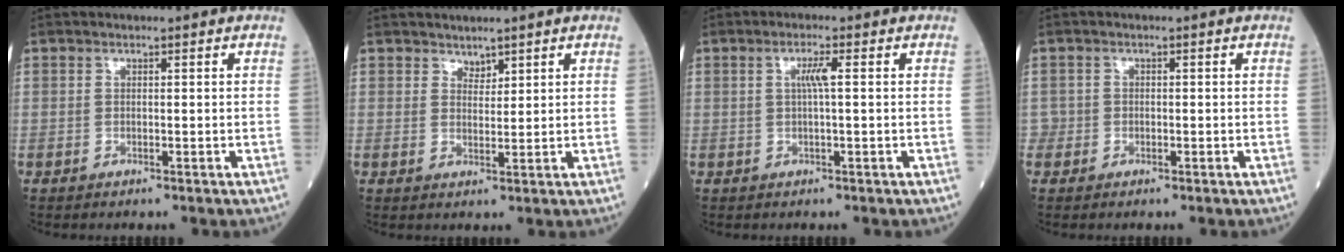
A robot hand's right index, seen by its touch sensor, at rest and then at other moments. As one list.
[{"total": 1.6, "force": [1.4, 0.6, 0.2], "torque": [-0.001, -0.001, 0.026]}, {"total": 2.1, "force": [0.3, -0.2, 2.1], "torque": [-0.039, 0.002, 0.004]}, {"total": 1.2, "force": [-0.5, 1.1, -0.1], "torque": [0.006, 0.006, -0.012]}]